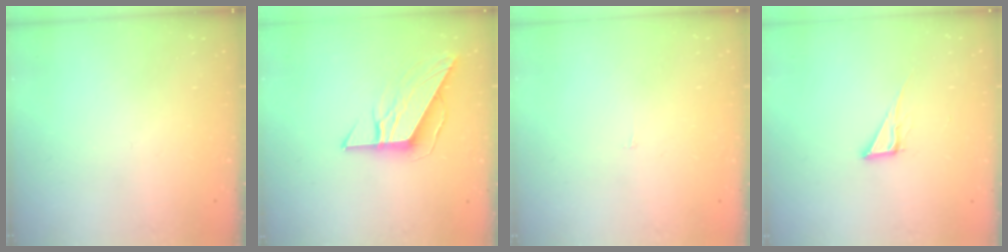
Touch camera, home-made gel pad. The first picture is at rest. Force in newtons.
{"total": 11.1, "press": 11.0, "slide": 1.2}
{"total": 1.8, "press": 1.8, "slide": 0.1}
{"total": 6.1, "press": 6.1, "slide": 0.4}